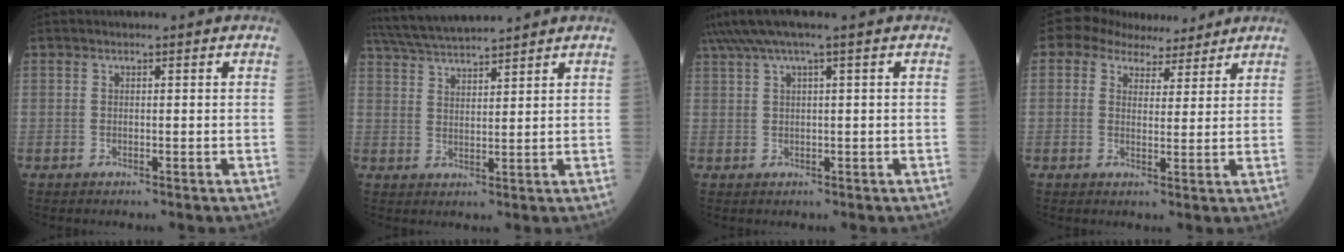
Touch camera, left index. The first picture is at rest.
{"total": 9.1, "force": [8.5, 0.0, 3.3], "torque": [-0.070, 0.028, 0.152]}
{"total": 5.2, "force": [3.4, -0.7, 3.8], "torque": [-0.078, 0.032, 0.064]}
{"total": 6.5, "force": [5.2, 3.6, 1.7], "torque": [-0.030, 0.019, 0.078]}